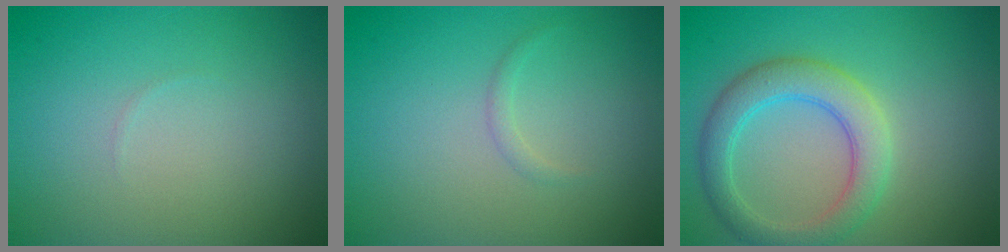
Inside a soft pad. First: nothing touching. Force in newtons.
{"total": 0.7, "press": 0.7, "slide": 0.0}
{"total": 4.3, "press": 4.3, "slide": 0.2}